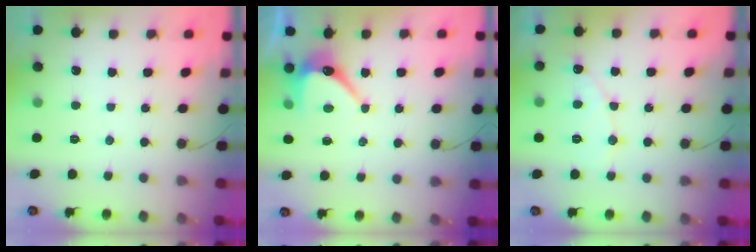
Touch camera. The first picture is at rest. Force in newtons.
{"total": 6.2, "press": 6.2, "slide": 0.4}
{"total": 7.0, "press": 6.9, "slide": 0.4}